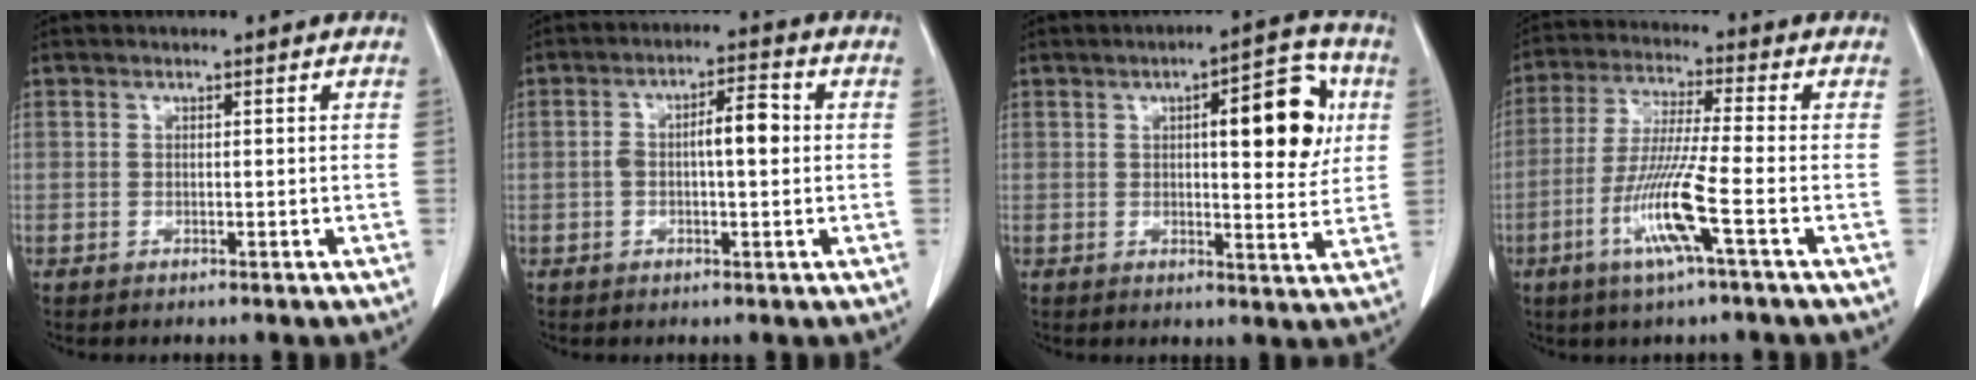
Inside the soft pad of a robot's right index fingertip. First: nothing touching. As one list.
[{"total": 6.0, "force": [0.1, 1.7, 5.7], "torque": [-0.103, 0.022, 0.001]}, {"total": 11.4, "force": [3.0, 3.2, 10.6], "torque": [-0.137, 0.016, 0.036]}, {"total": 10.4, "force": [-4.0, -0.7, 9.6], "torque": [-0.195, -0.017, -0.083]}]